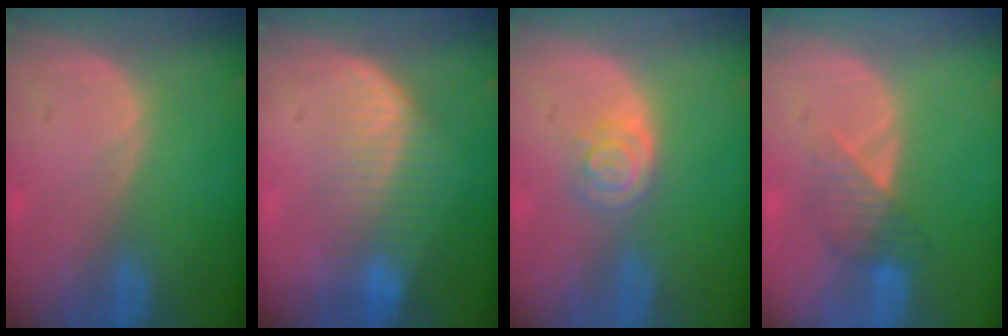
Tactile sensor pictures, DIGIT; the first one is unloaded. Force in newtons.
{"total": 7.2, "press": 6.6, "slide": 2.9}
{"total": 3.7, "press": 3.6, "slide": 1.0}
{"total": 4.1, "press": 3.8, "slide": 1.4}